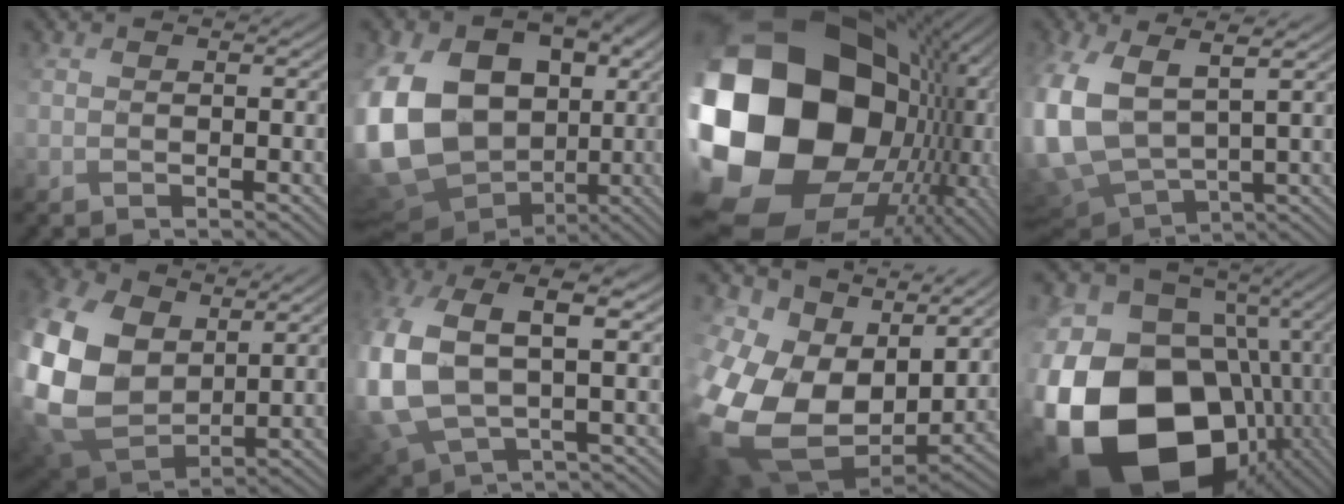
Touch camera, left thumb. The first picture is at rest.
{"total": 18.5, "force": [0.8, 14.9, 10.8], "torque": [-0.266, -0.011, 0.037]}
{"total": 22.5, "force": [-0.2, 18.1, 13.4], "torque": [-0.298, -0.054, 0.014]}
{"total": 11.8, "force": [2.9, 6.8, 9.3], "torque": [-0.261, -0.008, 0.065]}
{"total": 16.0, "force": [3.9, 11.8, 10.1], "torque": [-0.300, 0.000, 0.089]}
{"total": 12.6, "force": [1.9, 6.8, 10.5], "torque": [-0.278, 0.002, 0.048]}
{"total": 18.3, "force": [1.7, 13.9, 11.8], "torque": [-0.288, -0.038, 0.074]}
{"total": 22.2, "force": [-7.0, 16.4, 13.2], "torque": [-0.329, -0.040, -0.089]}